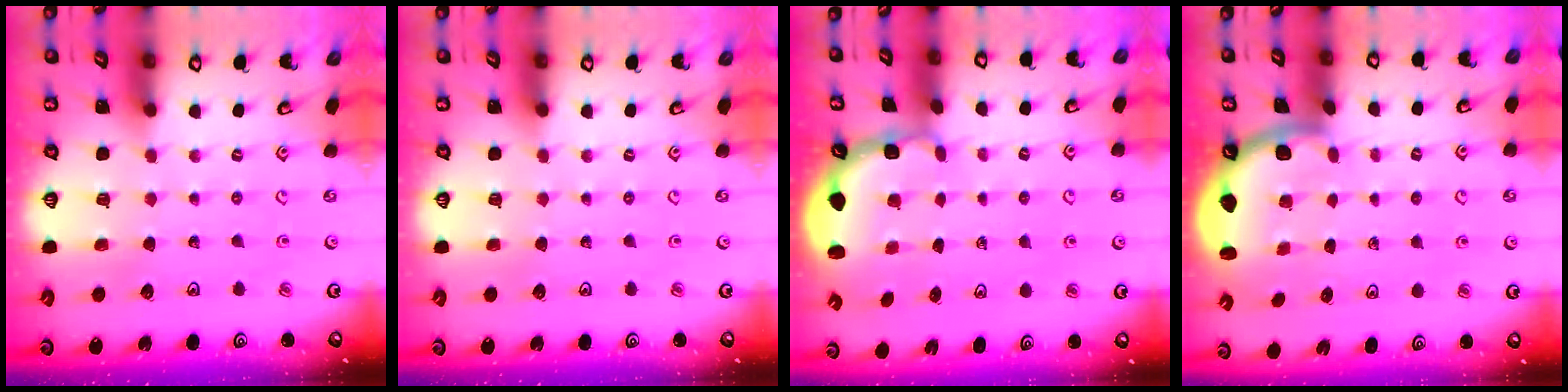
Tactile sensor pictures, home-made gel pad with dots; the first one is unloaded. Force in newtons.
{"total": 0.0}
{"total": 2.5, "press": 1.9, "slide": 1.6}
{"total": 1.6, "press": 1.6, "slide": 0.1}